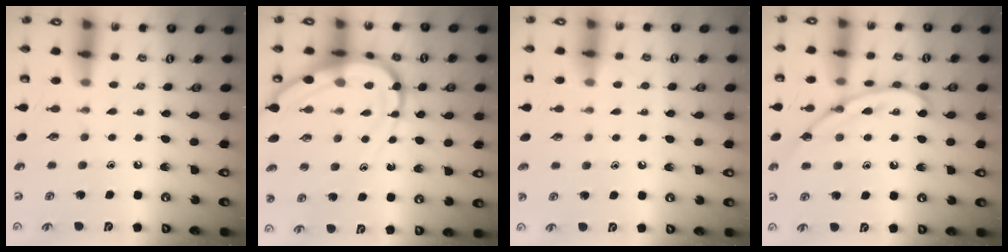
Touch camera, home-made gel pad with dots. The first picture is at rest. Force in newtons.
{"total": 13.1, "press": 13.1, "slide": 1.2}
{"total": 3.0, "press": 3.0, "slide": 0.3}
{"total": 11.6, "press": 11.5, "slide": 0.8}